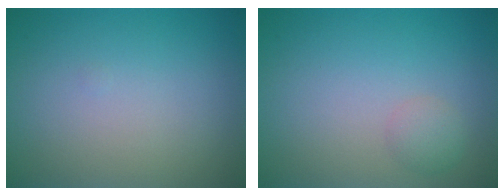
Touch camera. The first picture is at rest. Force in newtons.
{"total": 1.4, "press": 1.4, "slide": 0.0}